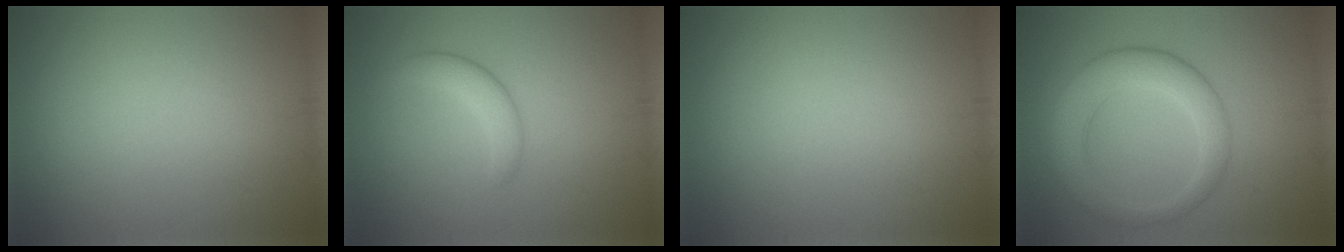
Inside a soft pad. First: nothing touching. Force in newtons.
{"total": 2.4, "press": 2.4, "slide": 0.1}
{"total": 0.0}
{"total": 5.6, "press": 5.6, "slide": 0.1}